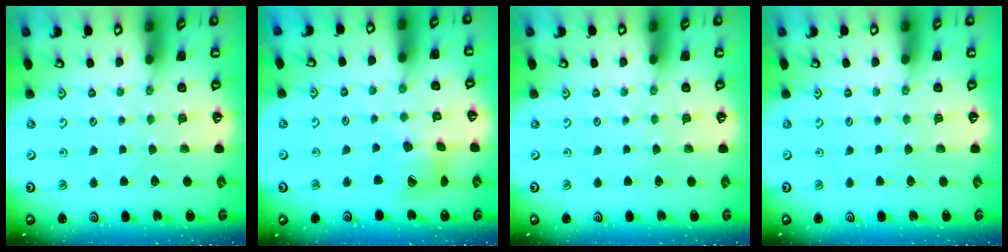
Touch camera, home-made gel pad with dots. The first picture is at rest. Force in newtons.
{"total": 13.2, "press": 13.2, "slide": 1.5}
{"total": 0.0}
{"total": 0.0}